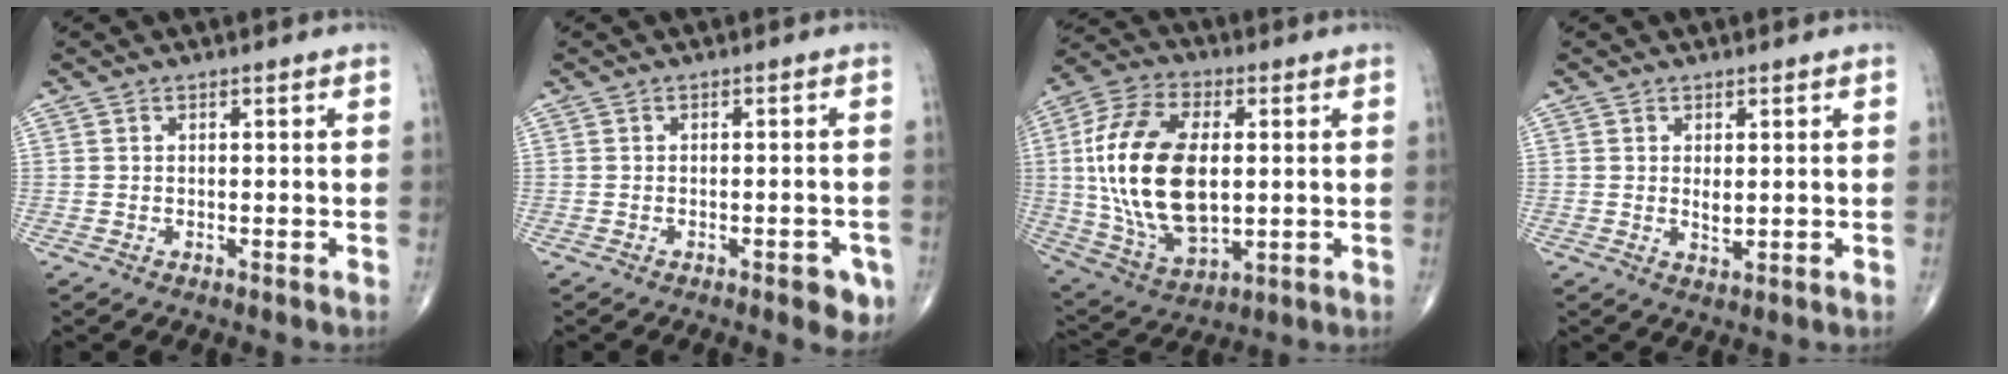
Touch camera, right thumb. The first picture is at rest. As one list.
[{"total": 4.1, "force": [-2.0, 1.6, 3.2], "torque": [-0.026, 0.007, -0.022]}, {"total": 22.1, "force": [1.5, 12.3, 18.3], "torque": [-0.361, -0.006, 0.033]}, {"total": 2.0, "force": [0.4, 0.9, 1.8], "torque": [-0.027, -0.007, 0.008]}]